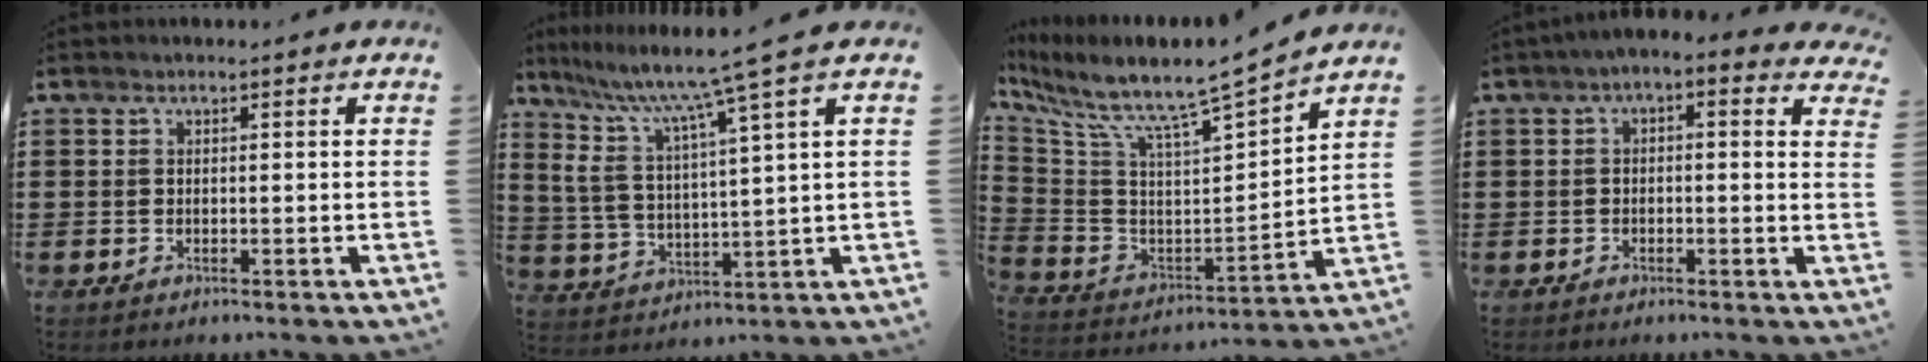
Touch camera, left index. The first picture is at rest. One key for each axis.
{"total": 9.0, "fx": 6.6, "fy": -0.4, "fz": 6.2, "tx": -0.147, "ty": -0.044, "tz": 0.103}
{"total": 7.6, "fx": 6.7, "fy": 0.4, "fz": 3.7, "tx": -0.107, "ty": -0.065, "tz": 0.101}
{"total": 1.4, "fx": -0.4, "fy": 0.5, "fz": 1.2, "tx": -0.025, "ty": 0.005, "tz": -0.013}